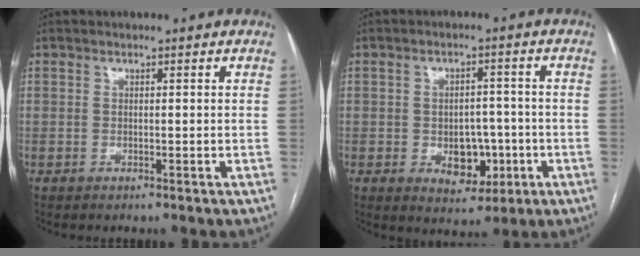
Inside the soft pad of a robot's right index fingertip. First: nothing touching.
{"total": 6.7, "force": [-1.8, 4.4, 4.7], "torque": [-0.057, 0.010, -0.016]}